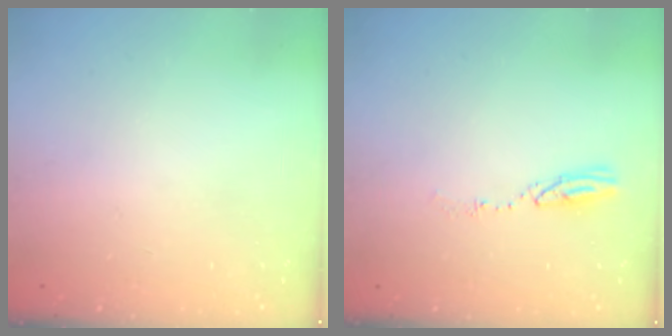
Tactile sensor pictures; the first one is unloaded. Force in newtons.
{"total": 4.0, "press": 4.0, "slide": 0.4}